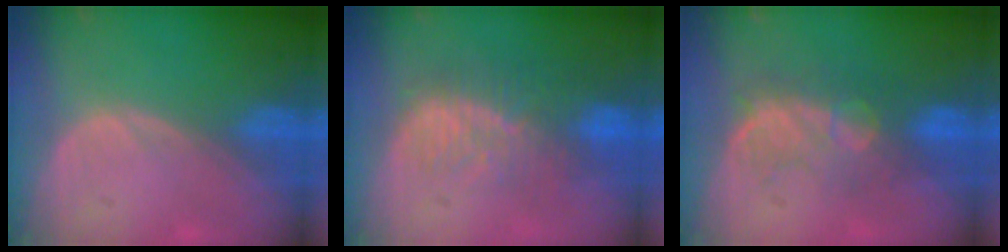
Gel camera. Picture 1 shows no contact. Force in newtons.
{"total": 10.0, "press": 8.5, "slide": 5.2}
{"total": 7.9, "press": 7.6, "slide": 2.2}